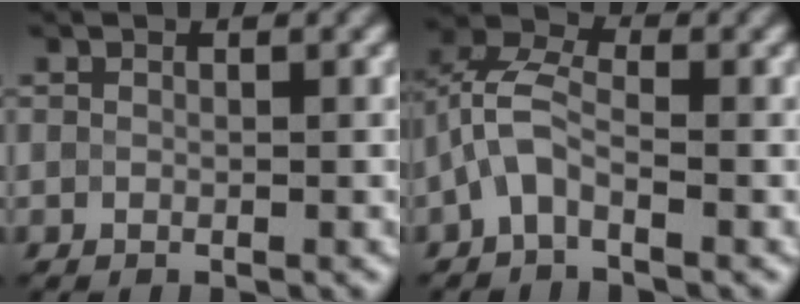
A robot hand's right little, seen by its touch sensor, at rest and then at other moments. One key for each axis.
{"total": 3.9, "fx": -1.5, "fy": 1.9, "fz": 3.1, "tx": -0.072, "ty": 0.016, "tz": -0.042}